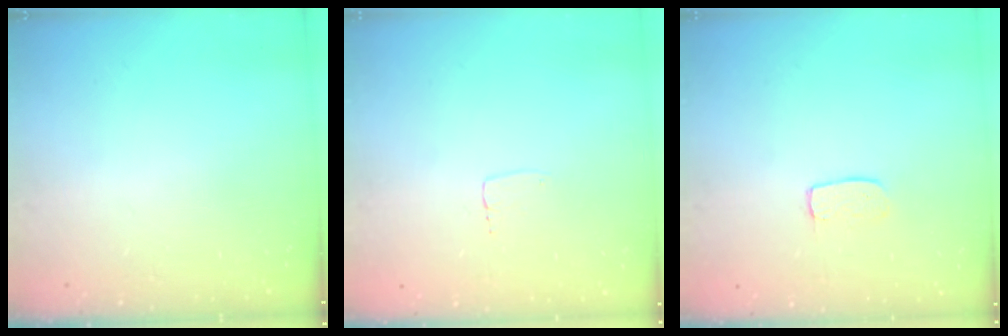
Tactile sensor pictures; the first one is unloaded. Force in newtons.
{"total": 2.7, "press": 2.7, "slide": 0.1}
{"total": 5.0, "press": 5.0, "slide": 0.3}